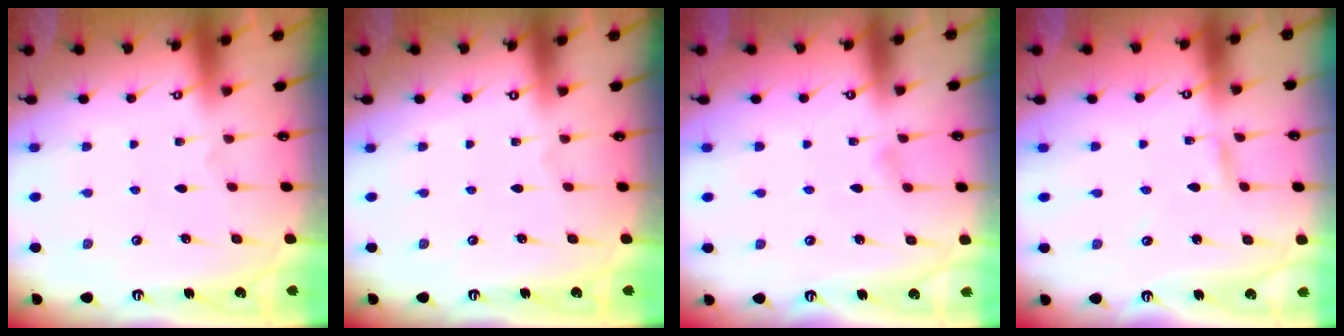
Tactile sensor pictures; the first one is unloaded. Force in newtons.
{"total": 0.0}
{"total": 3.9, "press": 3.9, "slide": 0.5}
{"total": 2.3, "press": 2.3, "slide": 0.2}